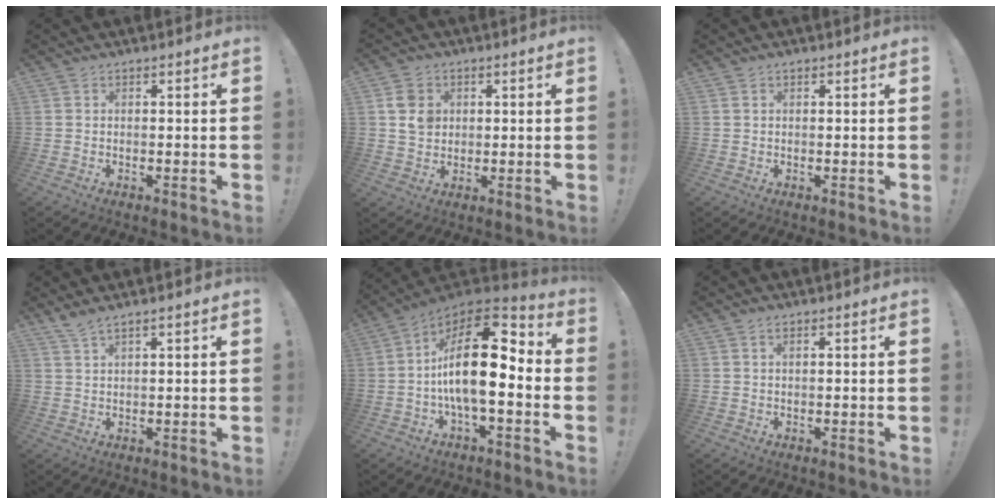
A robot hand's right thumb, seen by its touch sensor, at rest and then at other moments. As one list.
[{"total": 7.0, "force": [2.2, 6.0, 2.9], "torque": [-0.041, 0.000, 0.043]}, {"total": 0.5, "force": [0.4, 0.1, 0.3], "torque": [-0.014, 0.004, 0.009]}, {"total": 2.9, "force": [2.2, 0.1, 1.8], "torque": [-0.046, -0.005, 0.041]}, {"total": 20.3, "force": [-0.4, 8.7, 18.4], "torque": [-0.323, 0.011, -0.003]}, {"total": 1.2, "force": [0.7, 0.3, 0.9], "torque": [-0.022, 0.002, 0.012]}]